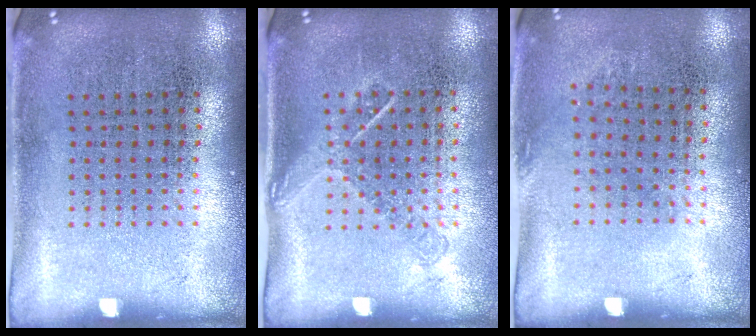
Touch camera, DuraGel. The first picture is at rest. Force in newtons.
{"total": 1.2, "press": 0.9, "slide": 0.9}
{"total": 0.9, "press": 0.7, "slide": 0.6}